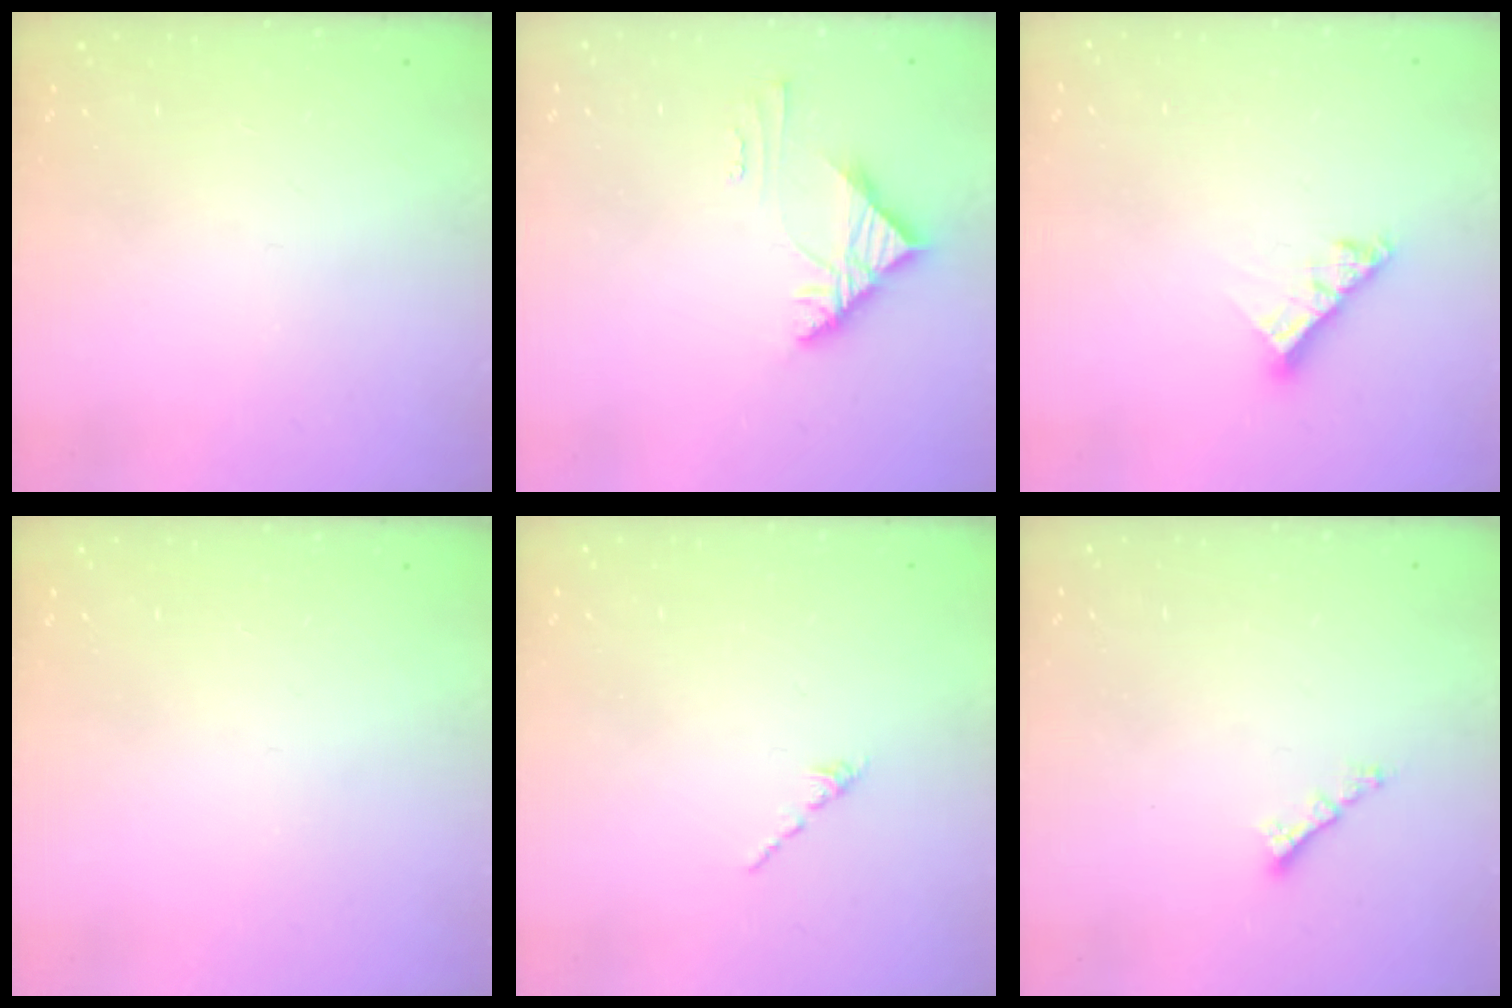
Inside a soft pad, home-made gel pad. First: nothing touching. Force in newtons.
{"total": 4.3, "press": 4.3, "slide": 0.5}
{"total": 7.4, "press": 7.4, "slide": 0.8}
{"total": 0.0}
{"total": 0.6, "press": 0.5, "slide": 0.3}
{"total": 1.8, "press": 1.8, "slide": 0.2}